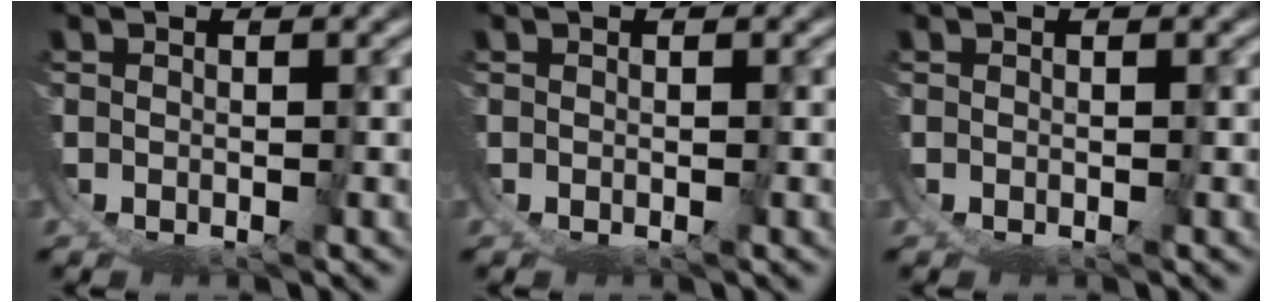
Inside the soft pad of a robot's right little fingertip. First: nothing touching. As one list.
[{"total": 0.0}, {"total": 0.0}]